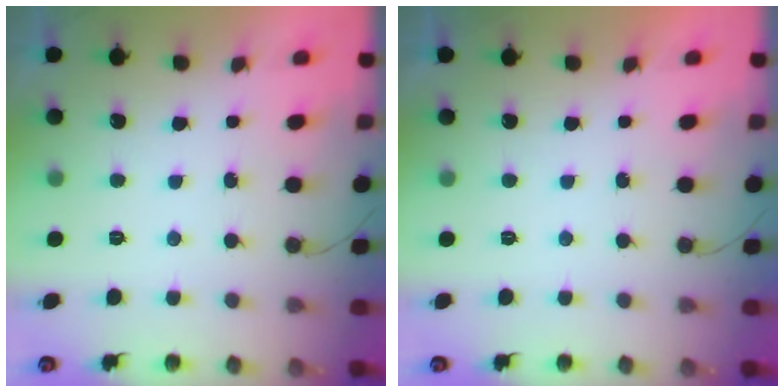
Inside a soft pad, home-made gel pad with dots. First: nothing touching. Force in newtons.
{"total": 1.9, "press": 1.9, "slide": 0.0}